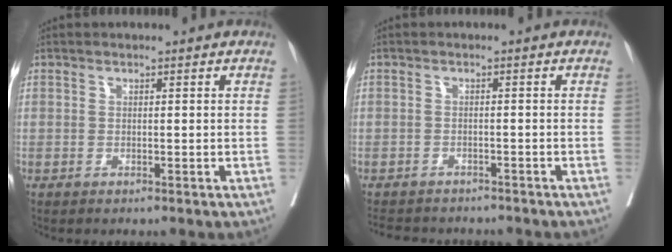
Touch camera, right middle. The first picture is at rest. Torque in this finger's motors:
{"motor_torque": [0.27, -0.39, 0.02, 0.00]}